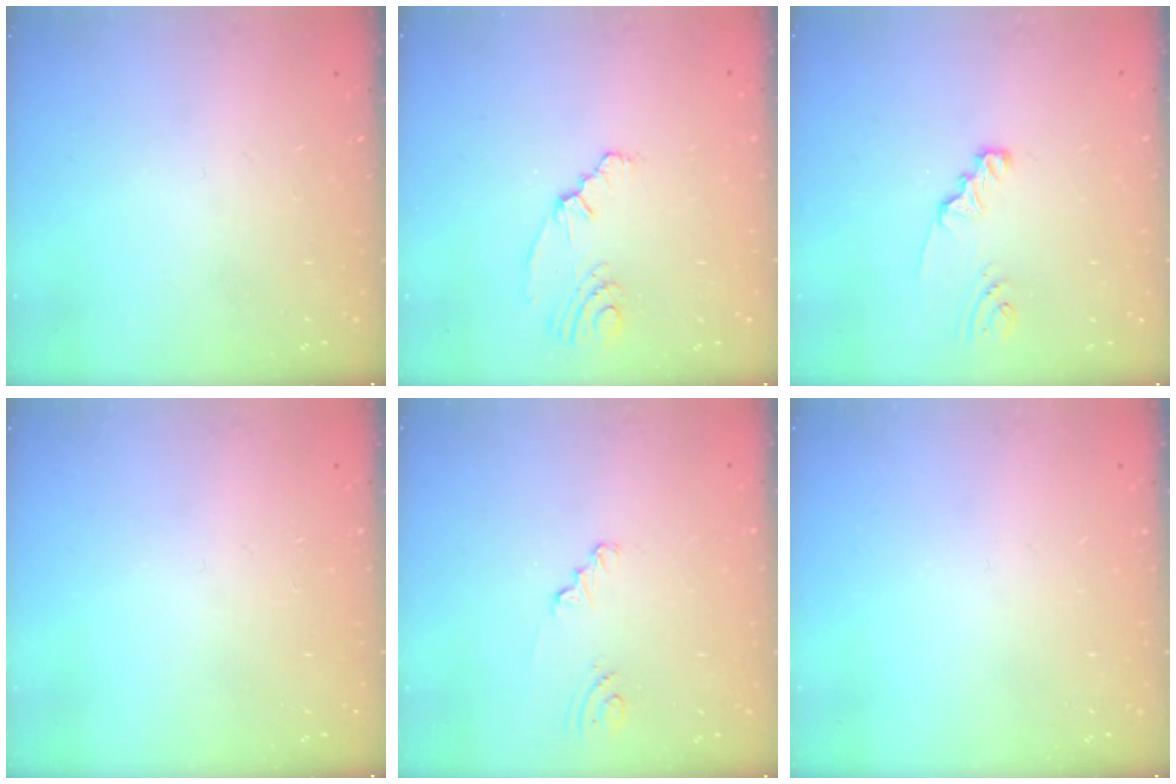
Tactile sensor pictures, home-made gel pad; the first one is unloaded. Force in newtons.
{"total": 4.8, "press": 2.3, "slide": 4.2}
{"total": 2.1, "press": 2.1, "slide": 0.2}
{"total": 0.0}
{"total": 1.2, "press": 1.1, "slide": 0.1}
{"total": 0.0}